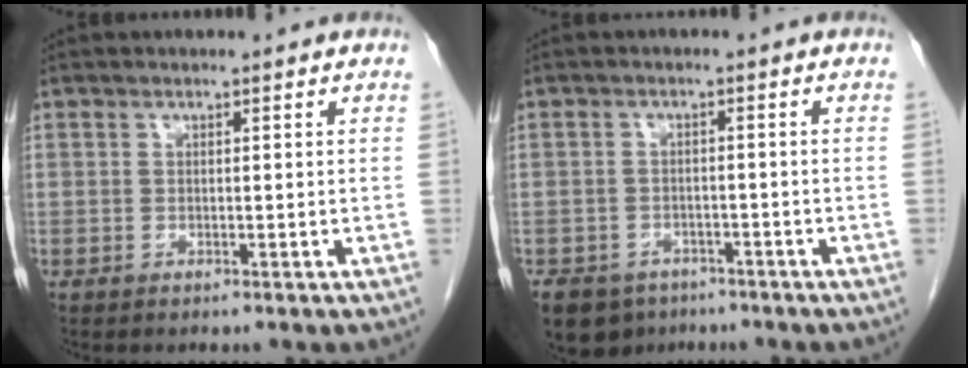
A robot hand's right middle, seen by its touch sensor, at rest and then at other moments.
{"total": 7.5, "force": [-5.3, 5.0, 1.7], "torque": [-0.030, 0.001, -0.079]}